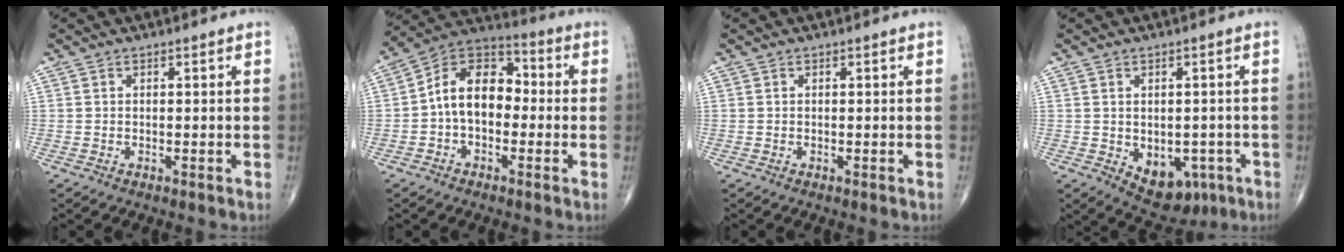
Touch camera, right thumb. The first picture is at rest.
{"total": 12.4, "force": [-1.1, 8.4, 9.0], "torque": [-0.126, 0.041, -0.036]}
{"total": 0.0}
{"total": 8.9, "force": [-3.0, 6.1, 5.8], "torque": [-0.043, 0.011, -0.026]}